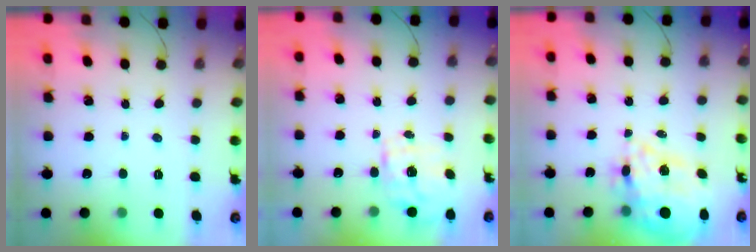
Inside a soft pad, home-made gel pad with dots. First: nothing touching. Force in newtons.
{"total": 2.2, "press": 2.2, "slide": 0.4}
{"total": 19.3, "press": 18.9, "slide": 4.3}